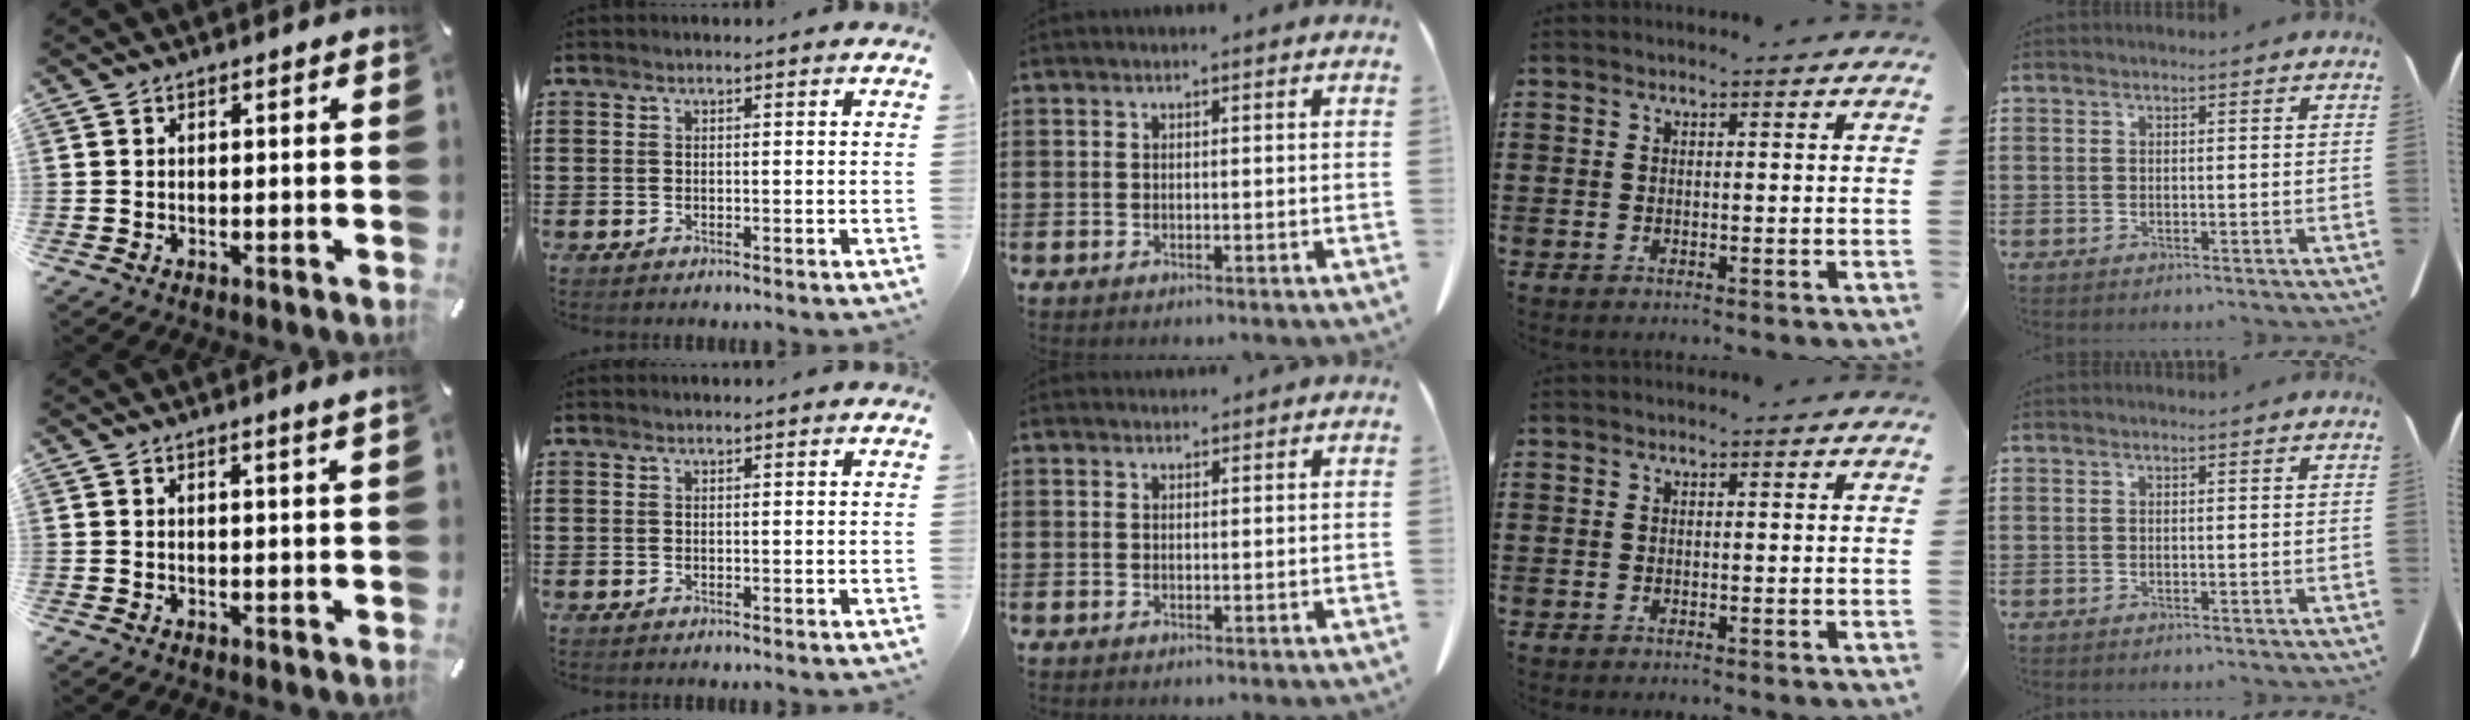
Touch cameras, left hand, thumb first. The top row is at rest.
{"thumb": {"total": 1.6, "force": [1.1, -0.1, 1.2], "torque": [-0.022, -0.001, 0.018]}, "middle": {"total": 0.8, "force": [0.8, 0.2, 0.0], "torque": [-0.002, 0.001, 0.016]}}